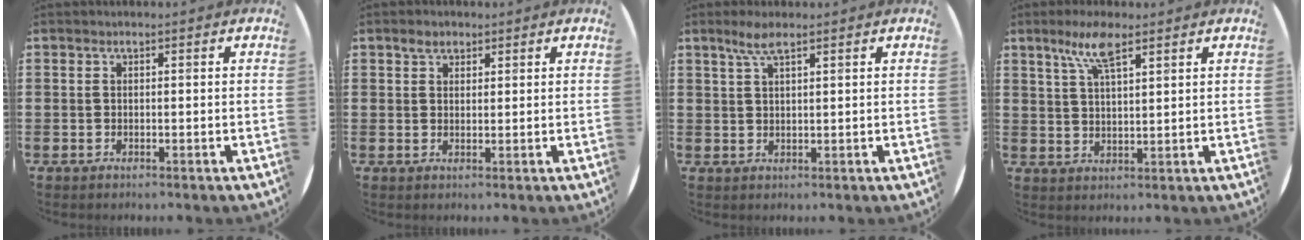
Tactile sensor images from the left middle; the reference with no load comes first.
{"total": 1.9, "force": [1.4, 1.2, 0.6], "torque": [-0.004, 0.003, 0.025]}
{"total": 3.2, "force": [2.2, 0.6, 2.3], "torque": [-0.048, 0.007, 0.037]}
{"total": 6.2, "force": [4.1, 1.6, 4.4], "torque": [-0.088, 0.006, 0.070]}